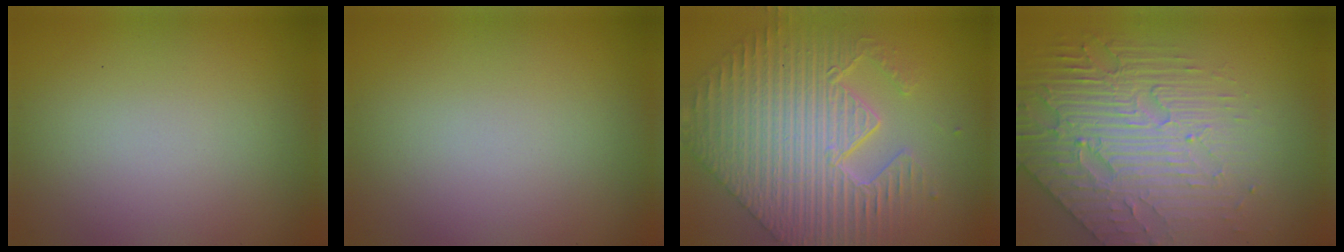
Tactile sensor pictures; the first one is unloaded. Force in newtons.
{"total": 0.0}
{"total": 7.0, "press": 5.8, "slide": 3.9}
{"total": 6.3, "press": 5.1, "slide": 3.7}